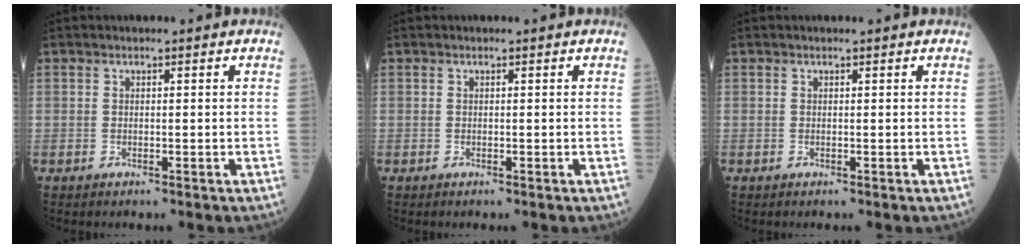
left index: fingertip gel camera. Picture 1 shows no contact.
{"total": 0.0}
{"total": 0.6, "force": [0.5, 0.0, 0.2], "torque": [-0.006, 0.005, 0.008]}